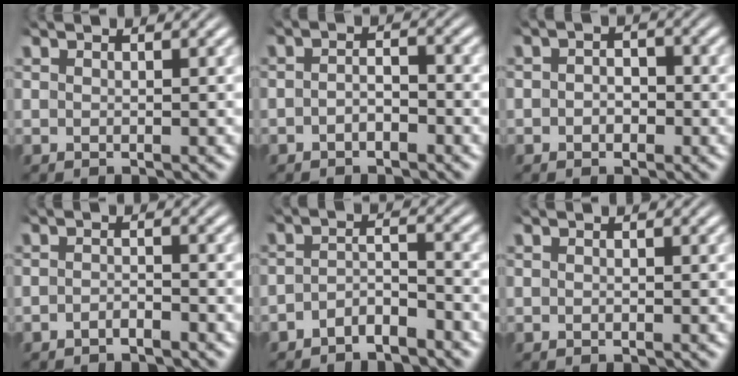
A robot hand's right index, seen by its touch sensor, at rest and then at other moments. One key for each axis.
{"total": 2.0, "fx": -1.3, "fy": 1.0, "fz": 1.2, "tx": -0.014, "ty": -0.003, "tz": -0.026}
{"total": 1.9, "fx": -0.9, "fy": 1.4, "fz": 0.9, "tx": -0.004, "ty": -0.001, "tz": -0.019}
{"total": 1.5, "fx": -1.5, "fy": 0.3, "fz": 0.3, "tx": -0.001, "ty": -0.001, "tz": -0.031}
{"total": 3.2, "fx": -2.8, "fy": 1.1, "fz": 1.1, "tx": -0.015, "ty": -0.008, "tz": -0.051}
{"total": 0.0}